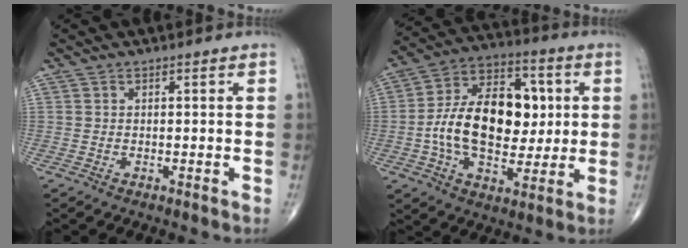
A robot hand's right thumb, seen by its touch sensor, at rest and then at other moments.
{"total": 20.2, "force": [0.6, 12.5, 15.9], "torque": [-0.237, 0.022, 0.010]}